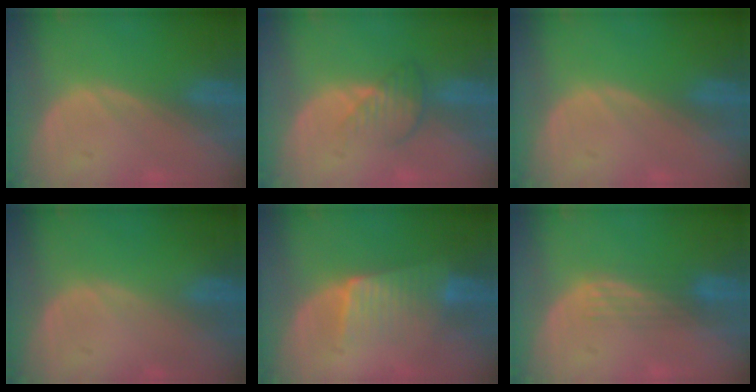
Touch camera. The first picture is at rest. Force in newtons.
{"total": 3.8, "press": 3.5, "slide": 1.5}
{"total": 0.0}
{"total": 0.0}
{"total": 5.9, "press": 5.7, "slide": 1.7}
{"total": 3.0, "press": 2.7, "slide": 1.3}